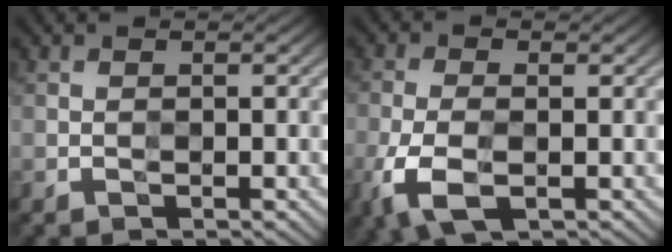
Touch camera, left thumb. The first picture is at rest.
{"total": 6.4, "force": [-2.4, 3.0, 5.0], "torque": [-0.128, -0.008, -0.051]}